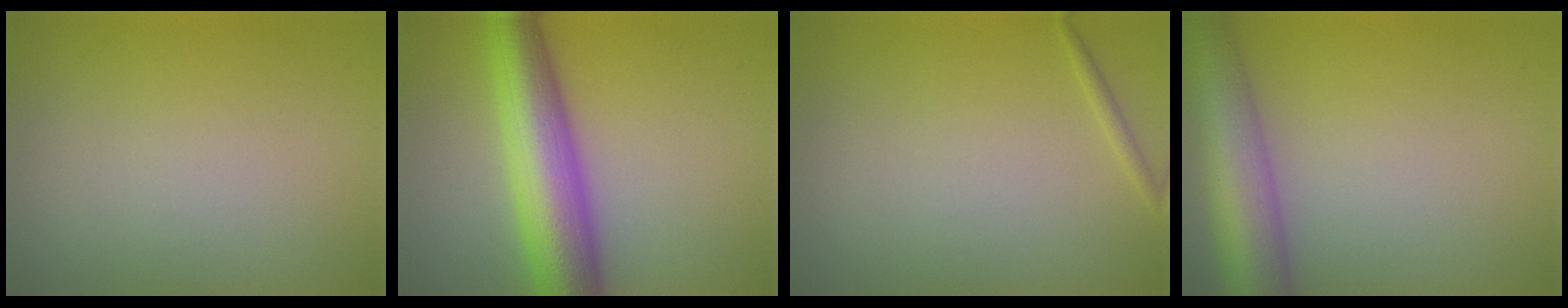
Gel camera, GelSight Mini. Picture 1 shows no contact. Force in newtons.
{"total": 8.6, "press": 8.6, "slide": 0.2}
{"total": 0.6, "press": 0.6, "slide": 0.1}
{"total": 7.8, "press": 7.8, "slide": 0.4}